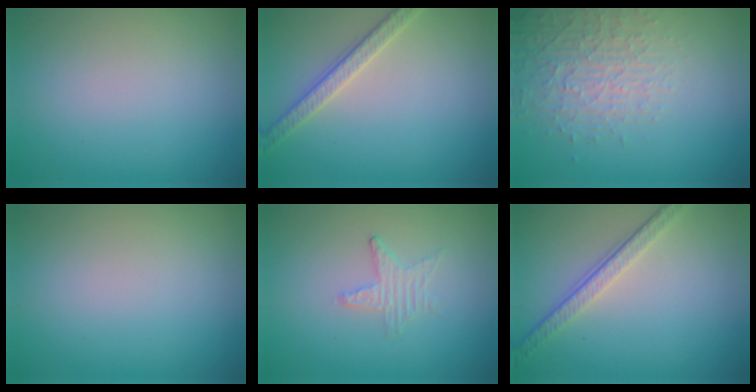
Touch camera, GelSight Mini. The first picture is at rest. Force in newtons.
{"total": 2.6, "press": 2.5, "slide": 0.5}
{"total": 4.1, "press": 4.0, "slide": 0.9}
{"total": 0.0}
{"total": 0.5, "press": 0.5, "slide": 0.1}
{"total": 3.6, "press": 2.6, "slide": 2.4}